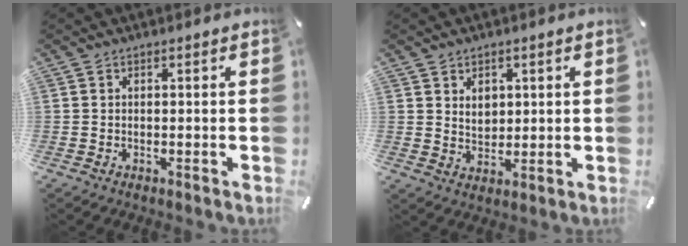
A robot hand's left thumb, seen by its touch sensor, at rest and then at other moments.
{"total": 4.4, "force": [1.9, 3.6, 1.6], "torque": [-0.018, -0.005, 0.030]}